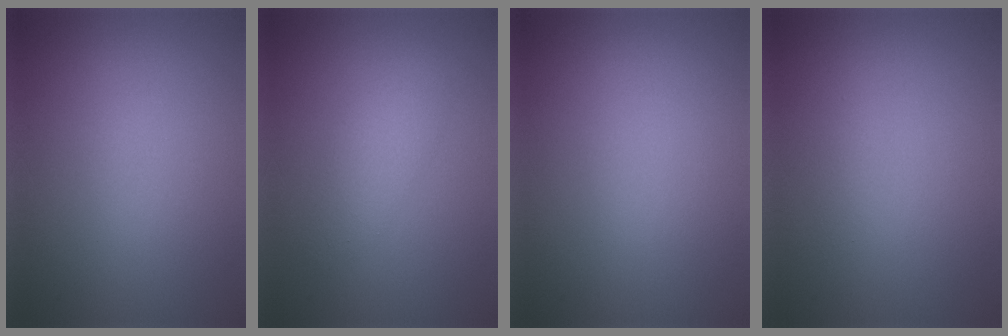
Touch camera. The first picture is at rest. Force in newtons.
{"total": 2.3, "press": 2.3, "slide": 0.2}
{"total": 0.0}
{"total": 0.6, "press": 0.6, "slide": 0.0}